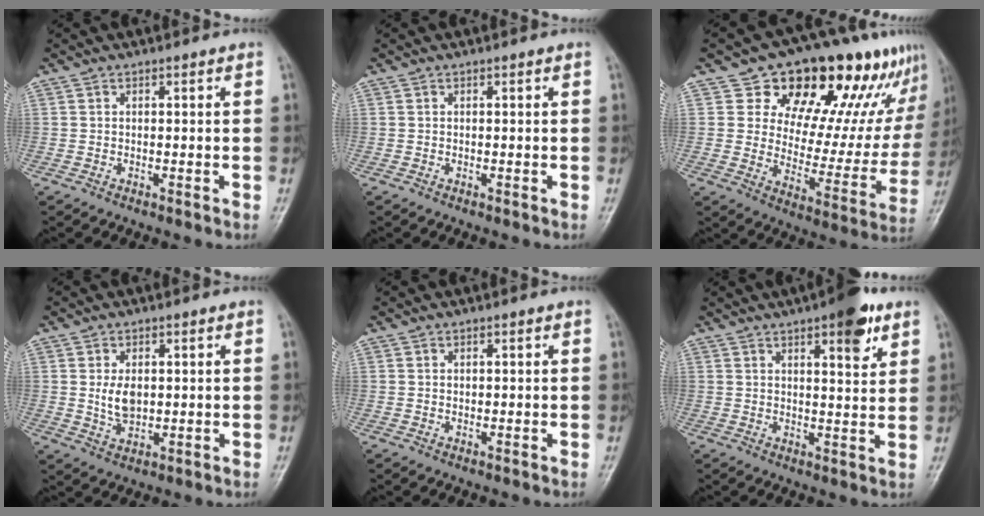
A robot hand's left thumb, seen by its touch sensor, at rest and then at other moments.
{"total": 0.0}
{"total": 24.0, "force": [15.0, 12.7, 13.8], "torque": [-0.129, -0.050, 0.213]}
{"total": 4.9, "force": [0.6, 3.2, 3.8], "torque": [-0.058, -0.009, 0.017]}
{"total": 0.7, "force": [0.2, 0.6, 0.4], "torque": [-0.004, 0.000, 0.004]}
{"total": 8.8, "force": [4.9, 2.7, 6.8], "torque": [-0.075, -0.021, 0.064]}